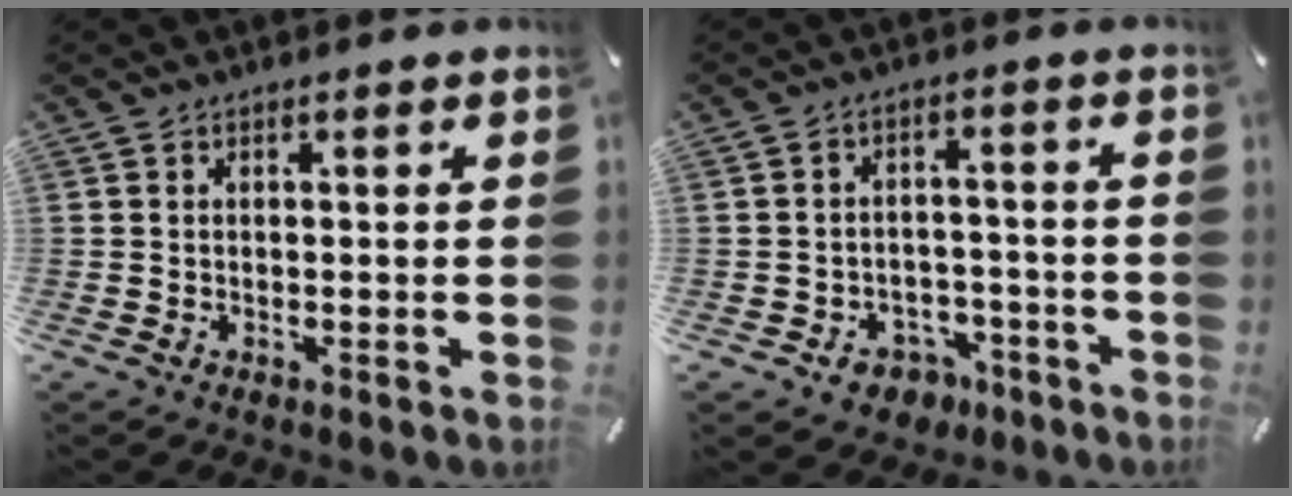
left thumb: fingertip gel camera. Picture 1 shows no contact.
{"total": 6.1, "force": [-3.2, 4.9, 1.9], "torque": [-0.036, 0.027, -0.054]}